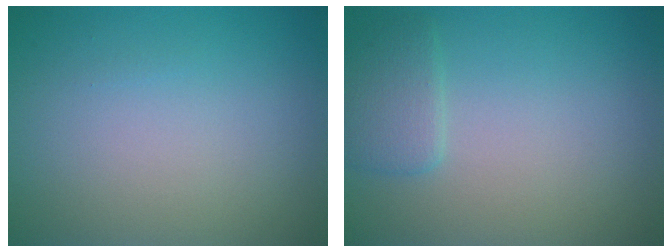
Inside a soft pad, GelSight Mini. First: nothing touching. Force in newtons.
{"total": 1.9, "press": 1.9, "slide": 0.1}